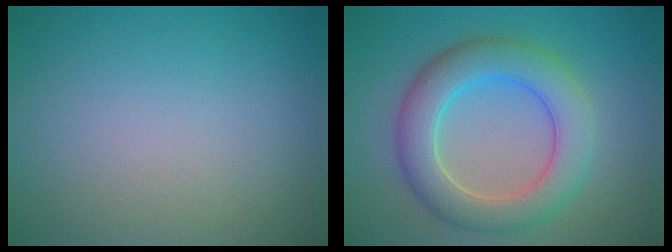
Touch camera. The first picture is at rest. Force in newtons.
{"total": 6.4, "press": 6.4, "slide": 0.4}